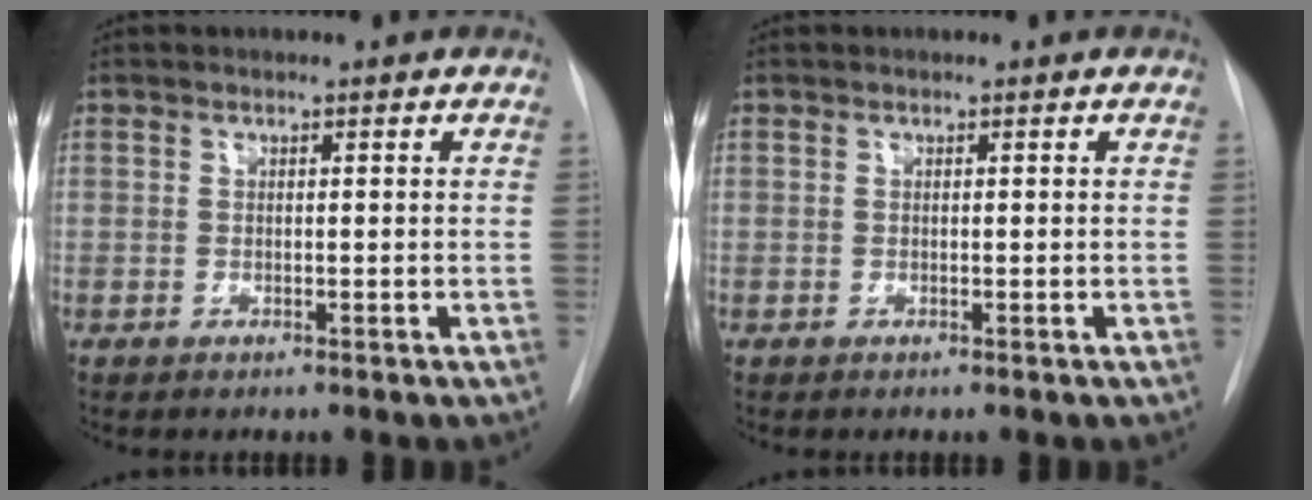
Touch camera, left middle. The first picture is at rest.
{"total": 0.0}